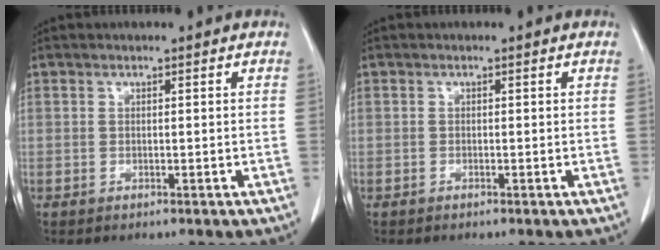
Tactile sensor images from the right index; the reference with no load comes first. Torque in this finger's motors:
{"motor_torque": [-0.02, 0.09, 0.04, -0.01]}